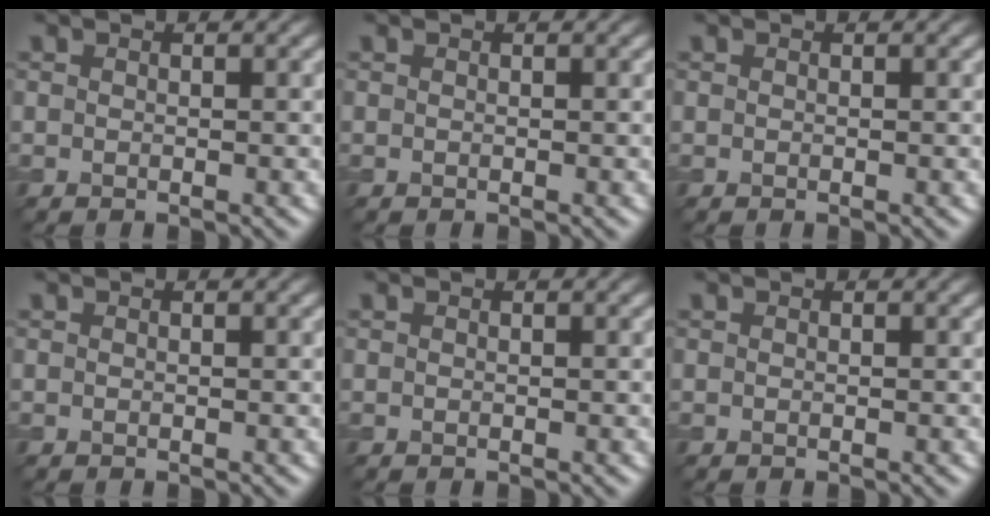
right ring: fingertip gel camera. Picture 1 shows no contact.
{"total": 0.0}
{"total": 0.0}
{"total": 0.0}
{"total": 0.0}
{"total": 0.0}